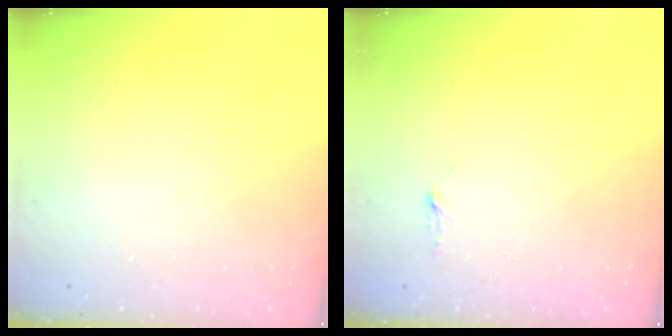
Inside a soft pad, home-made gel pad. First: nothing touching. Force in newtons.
{"total": 2.9, "press": 2.9, "slide": 0.3}